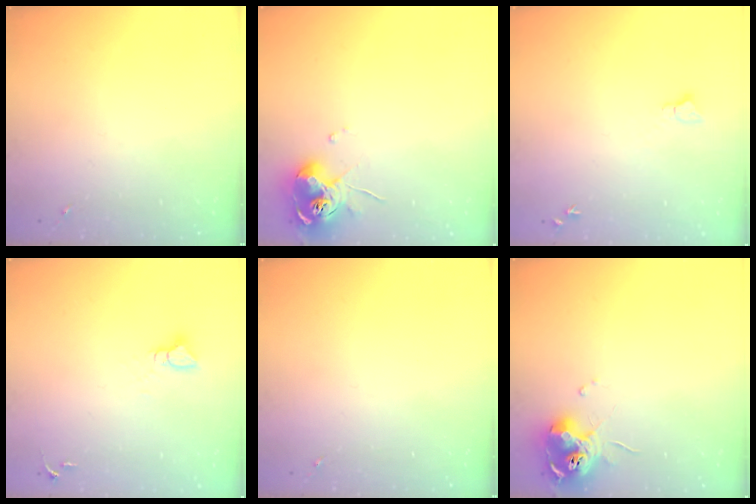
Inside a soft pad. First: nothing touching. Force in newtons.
{"total": 10.4, "press": 10.3, "slide": 1.0}
{"total": 4.1, "press": 4.0, "slide": 0.5}
{"total": 3.9, "press": 3.8, "slide": 0.3}
{"total": 0.0}
{"total": 13.5, "press": 13.5, "slide": 1.2}